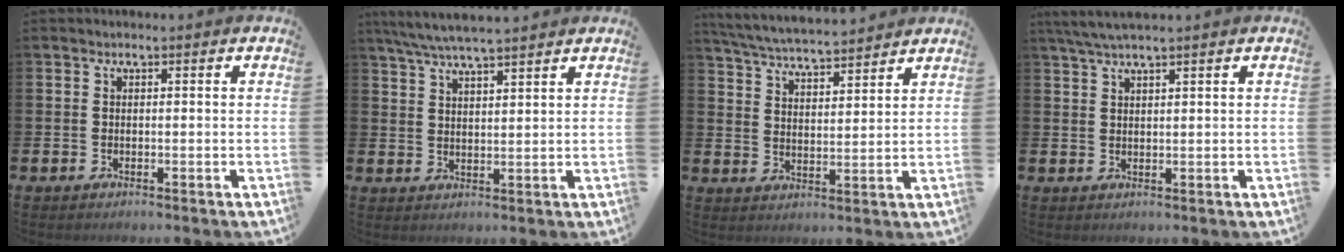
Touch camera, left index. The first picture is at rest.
{"total": 5.5, "force": [5.1, 0.3, 2.0], "torque": [-0.057, -0.015, 0.093]}
{"total": 5.7, "force": [5.6, 0.3, 0.8], "torque": [-0.040, -0.033, 0.099]}
{"total": 3.0, "force": [2.6, 0.0, 1.4], "torque": [-0.038, -0.001, 0.048]}